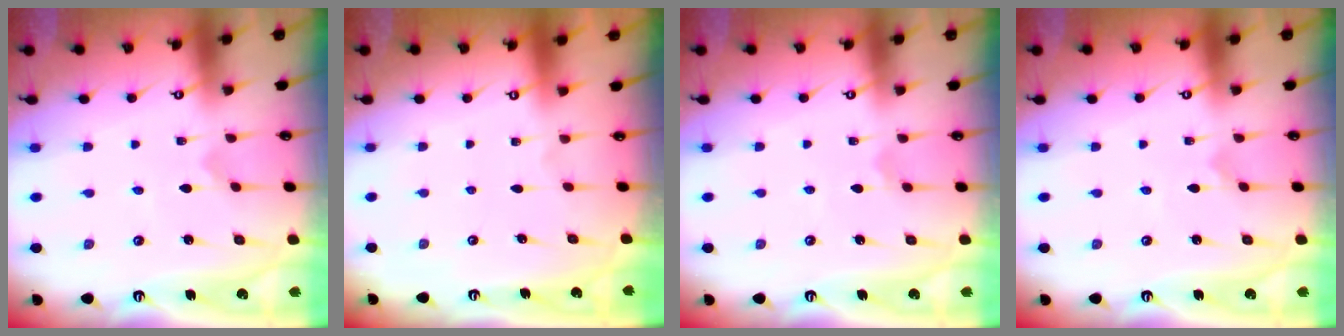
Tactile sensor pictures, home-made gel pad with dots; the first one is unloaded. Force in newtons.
{"total": 0.0}
{"total": 1.6, "press": 1.6, "slide": 0.1}
{"total": 0.0}